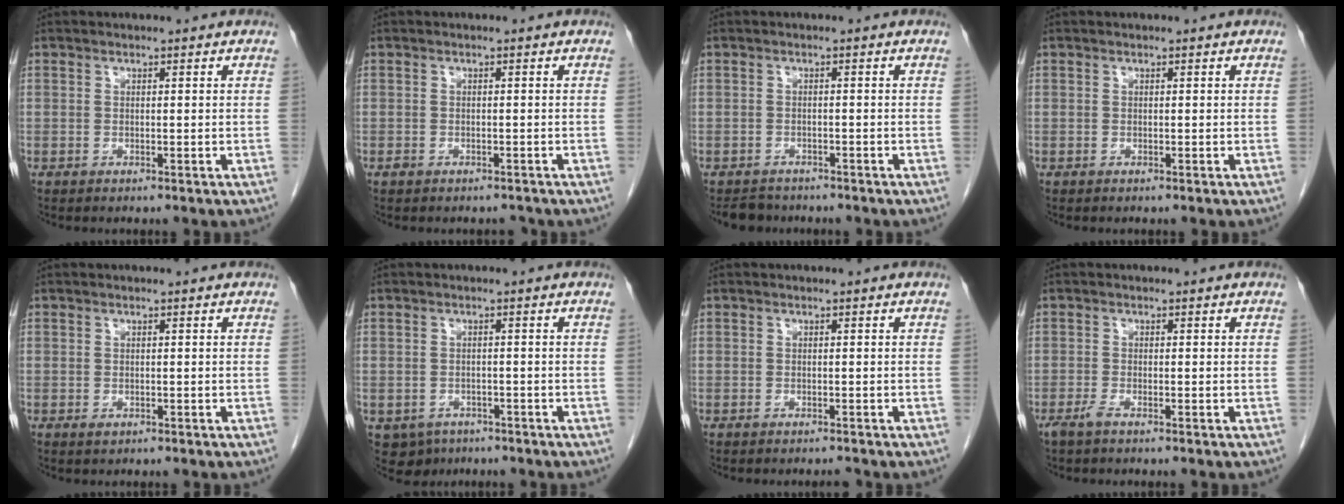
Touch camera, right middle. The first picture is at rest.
{"total": 1.5, "force": [-1.2, 0.8, 0.4], "torque": [-0.008, 0.002, -0.015]}
{"total": 3.1, "force": [-2.9, 1.2, 0.0], "torque": [-0.007, -0.006, -0.045]}
{"total": 0.0}
{"total": 0.7, "force": [-0.3, 0.5, 0.4], "torque": [-0.007, 0.000, 0.000]}
{"total": 4.5, "force": [-2.8, 3.5, 0.9], "torque": [-0.011, 0.004, -0.035]}
{"total": 0.6, "force": [-0.6, 0.0, 0.1], "torque": [-0.007, -0.003, -0.008]}
{"total": 1.3, "force": [-1.0, 0.0, 0.8], "torque": [-0.021, -0.003, -0.022]}